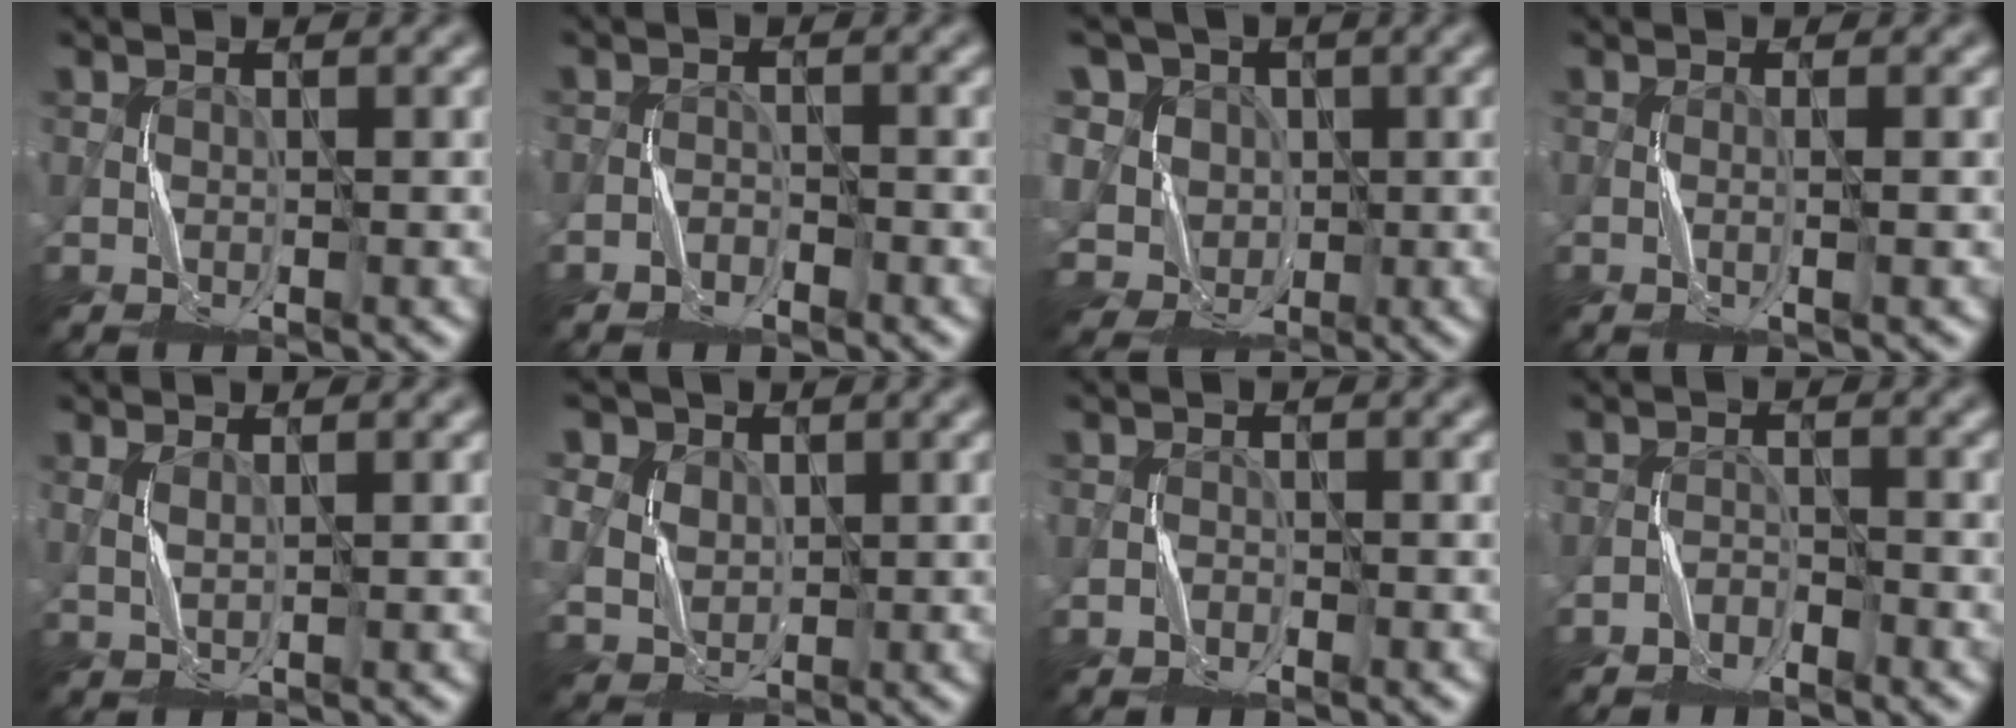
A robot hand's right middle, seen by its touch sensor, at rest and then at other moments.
{"total": 1.4, "force": [-1.3, 0.4, 0.3], "torque": [-0.003, 0.004, -0.023]}
{"total": 7.1, "force": [2.5, 6.1, 2.5], "torque": [-0.055, 0.010, 0.026]}
{"total": 0.8, "force": [-0.2, -0.3, 0.7], "torque": [-0.017, 0.002, -0.007]}
{"total": 0.6, "force": [0.4, -0.1, 0.5], "torque": [-0.019, -0.002, 0.010]}
{"total": 8.5, "force": [3.9, 6.6, 3.7], "torque": [-0.090, 0.027, 0.057]}
{"total": 1.0, "force": [-0.9, 0.3, 0.2], "torque": [-0.004, 0.004, -0.018]}
{"total": 1.7, "force": [-1.7, 0.4, 0.1], "torque": [-0.002, 0.006, -0.034]}